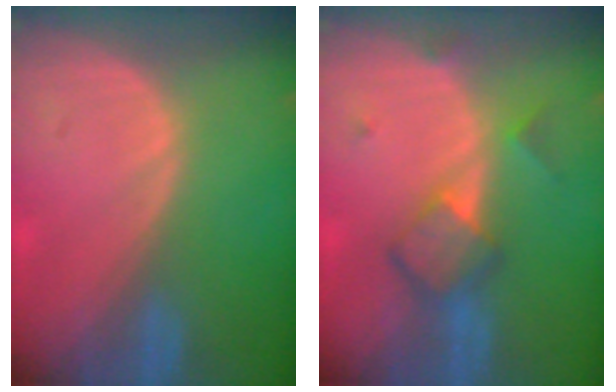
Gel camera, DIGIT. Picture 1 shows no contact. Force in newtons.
{"total": 5.1, "press": 5.1, "slide": 0.6}